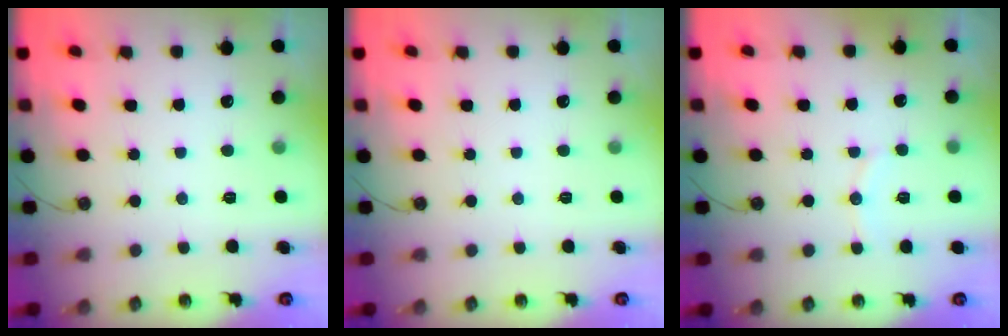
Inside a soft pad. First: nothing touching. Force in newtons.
{"total": 0.0}
{"total": 5.7, "press": 5.5, "slide": 1.5}